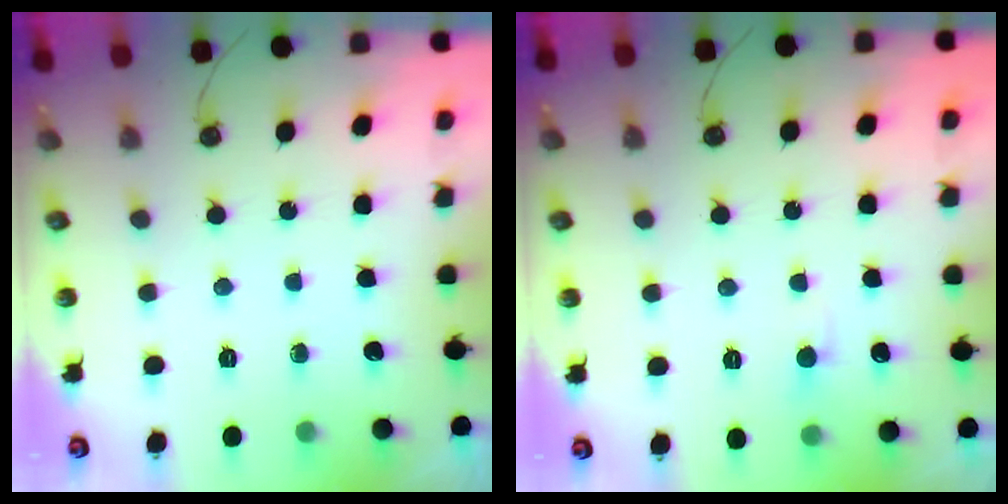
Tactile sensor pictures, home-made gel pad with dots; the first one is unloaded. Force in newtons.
{"total": 0.7, "press": 0.6, "slide": 0.5}